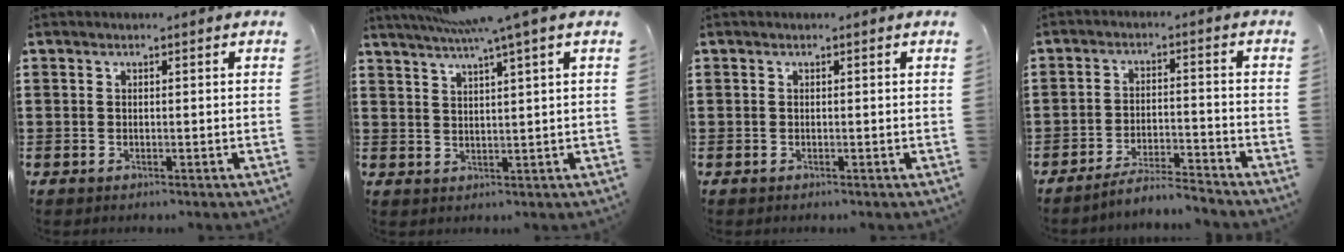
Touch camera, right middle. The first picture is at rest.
{"total": 5.2, "force": [3.8, -0.8, 3.4], "torque": [-0.077, -0.006, 0.065]}
{"total": 0.0}
{"total": 4.7, "force": [-4.6, 0.0, 1.1], "torque": [-0.028, -0.002, -0.095]}